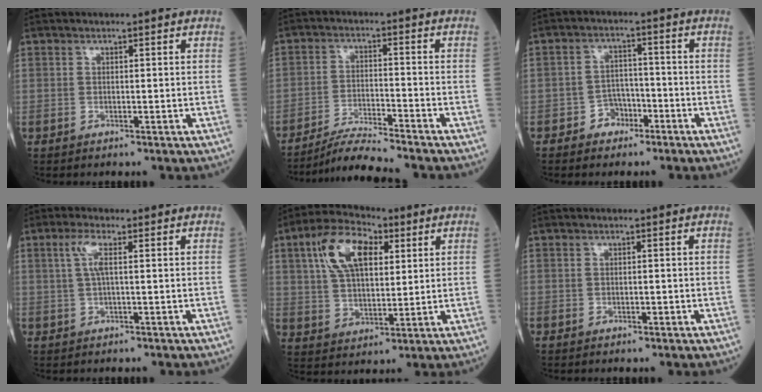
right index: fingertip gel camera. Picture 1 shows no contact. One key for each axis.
{"total": 7.0, "fx": -6.5, "fy": -1.3, "fz": 2.2, "tx": -0.038, "ty": -0.020, "tz": -0.114}
{"total": 3.6, "fx": -2.2, "fy": 2.7, "fz": 1.0, "tx": -0.010, "ty": 0.013, "tz": -0.036}
{"total": 2.8, "fx": 0.7, "fy": 0.3, "fz": 2.7, "tx": -0.063, "ty": 0.011, "tz": 0.017}
{"total": 11.9, "fx": 4.6, "fy": 5.8, "fz": 9.4, "tx": -0.192, "ty": 0.030, "tz": 0.087}
{"total": 0.5, "fx": -0.2, "fy": 0.2, "fz": 0.4, "tx": -0.007, "ty": 0.001, "tz": 0.000}